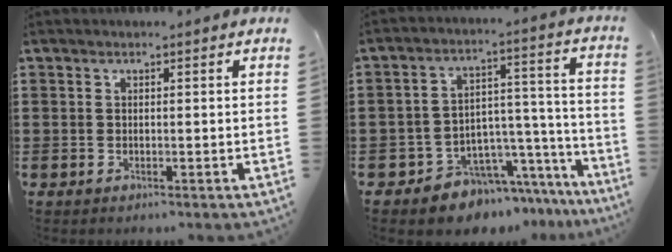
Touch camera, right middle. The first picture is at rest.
{"total": 6.5, "force": [-5.7, 3.1, -0.1], "torque": [-0.005, 0.009, -0.106]}